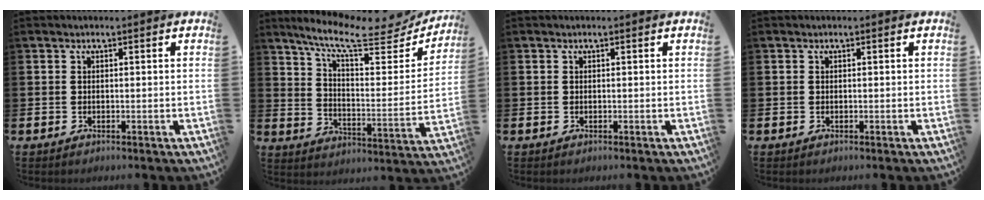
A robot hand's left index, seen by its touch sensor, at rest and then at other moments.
{"total": 10.7, "force": [8.9, 2.4, 5.4], "torque": [-0.124, -0.056, 0.146]}
{"total": 0.0}
{"total": 0.0}